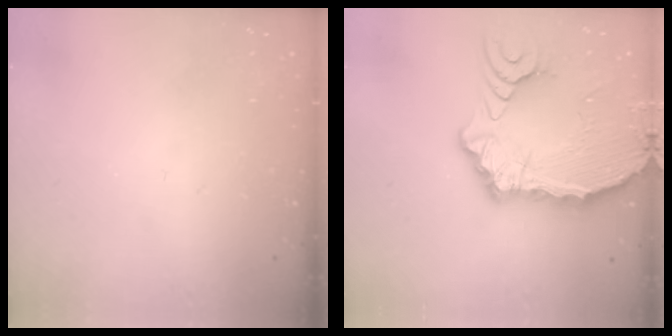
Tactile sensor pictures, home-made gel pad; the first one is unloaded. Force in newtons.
{"total": 15.0, "press": 14.8, "slide": 2.0}